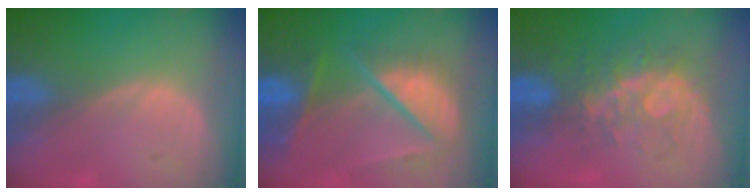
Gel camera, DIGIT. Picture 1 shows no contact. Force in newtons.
{"total": 9.7, "press": 8.3, "slide": 5.0}
{"total": 7.7, "press": 7.1, "slide": 3.1}